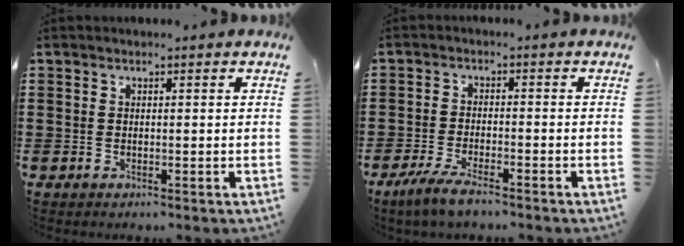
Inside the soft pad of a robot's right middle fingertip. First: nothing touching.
{"total": 4.4, "force": [-3.6, 0.7, 2.5], "torque": [-0.061, -0.007, -0.071]}